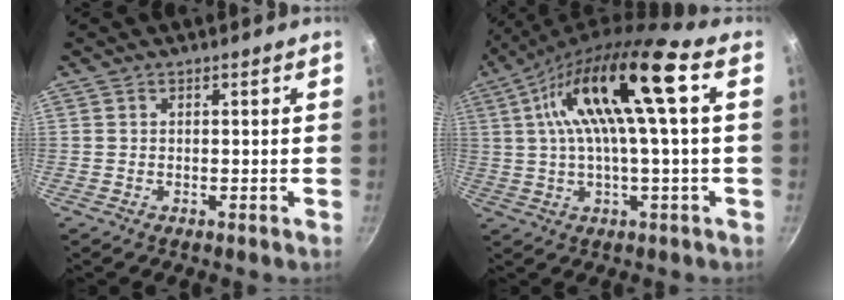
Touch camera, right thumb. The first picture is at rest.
{"total": 14.0, "force": [3.4, 2.1, 13.4], "torque": [-0.238, 0.018, 0.065]}